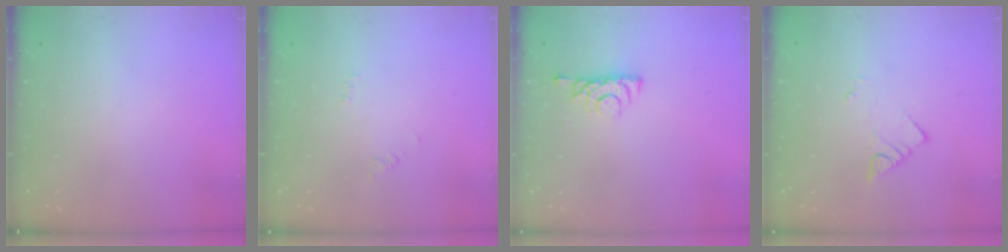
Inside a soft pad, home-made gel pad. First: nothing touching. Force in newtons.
{"total": 3.2, "press": 3.1, "slide": 0.6}
{"total": 4.2, "press": 4.2, "slide": 0.7}
{"total": 1.9, "press": 1.8, "slide": 0.4}